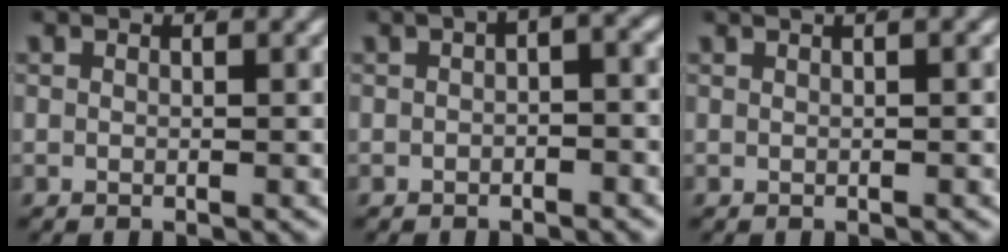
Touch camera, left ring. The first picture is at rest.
{"total": 2.1, "force": [0.3, 0.6, 1.9], "torque": [-0.019, 0.005, 0.007]}
{"total": 1.3, "force": [0.9, 0.0, 1.0], "torque": [-0.002, 0.015, 0.009]}